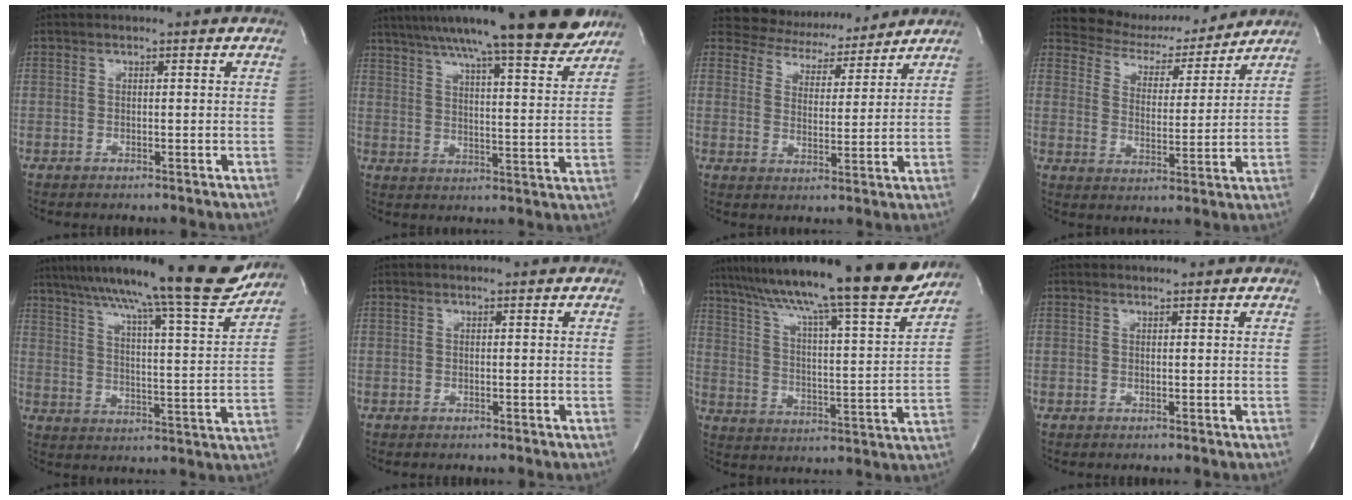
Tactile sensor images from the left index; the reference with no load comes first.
{"total": 20.5, "force": [16.8, 1.3, 11.6], "torque": [-0.177, 0.000, 0.235]}
{"total": 9.0, "force": [8.4, 3.3, 0.7], "torque": [-0.007, 0.005, 0.122]}
{"total": 10.0, "force": [9.4, 3.2, 0.8], "torque": [-0.008, -0.004, 0.144]}
{"total": 21.7, "force": [18.0, 0.5, 12.1], "torque": [-0.191, -0.016, 0.253]}
{"total": 0.0}
{"total": 23.4, "force": [19.5, 0.4, 13.0], "torque": [-0.216, -0.019, 0.288]}
{"total": 0.0}